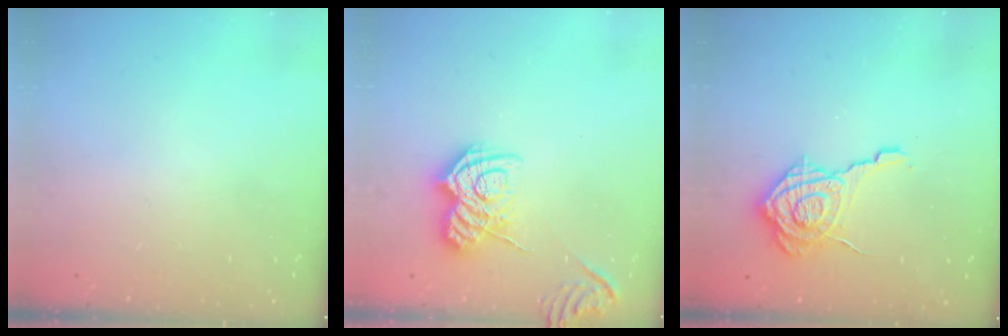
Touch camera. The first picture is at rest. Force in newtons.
{"total": 11.6, "press": 11.6, "slide": 0.6}
{"total": 13.8, "press": 13.8, "slide": 0.8}